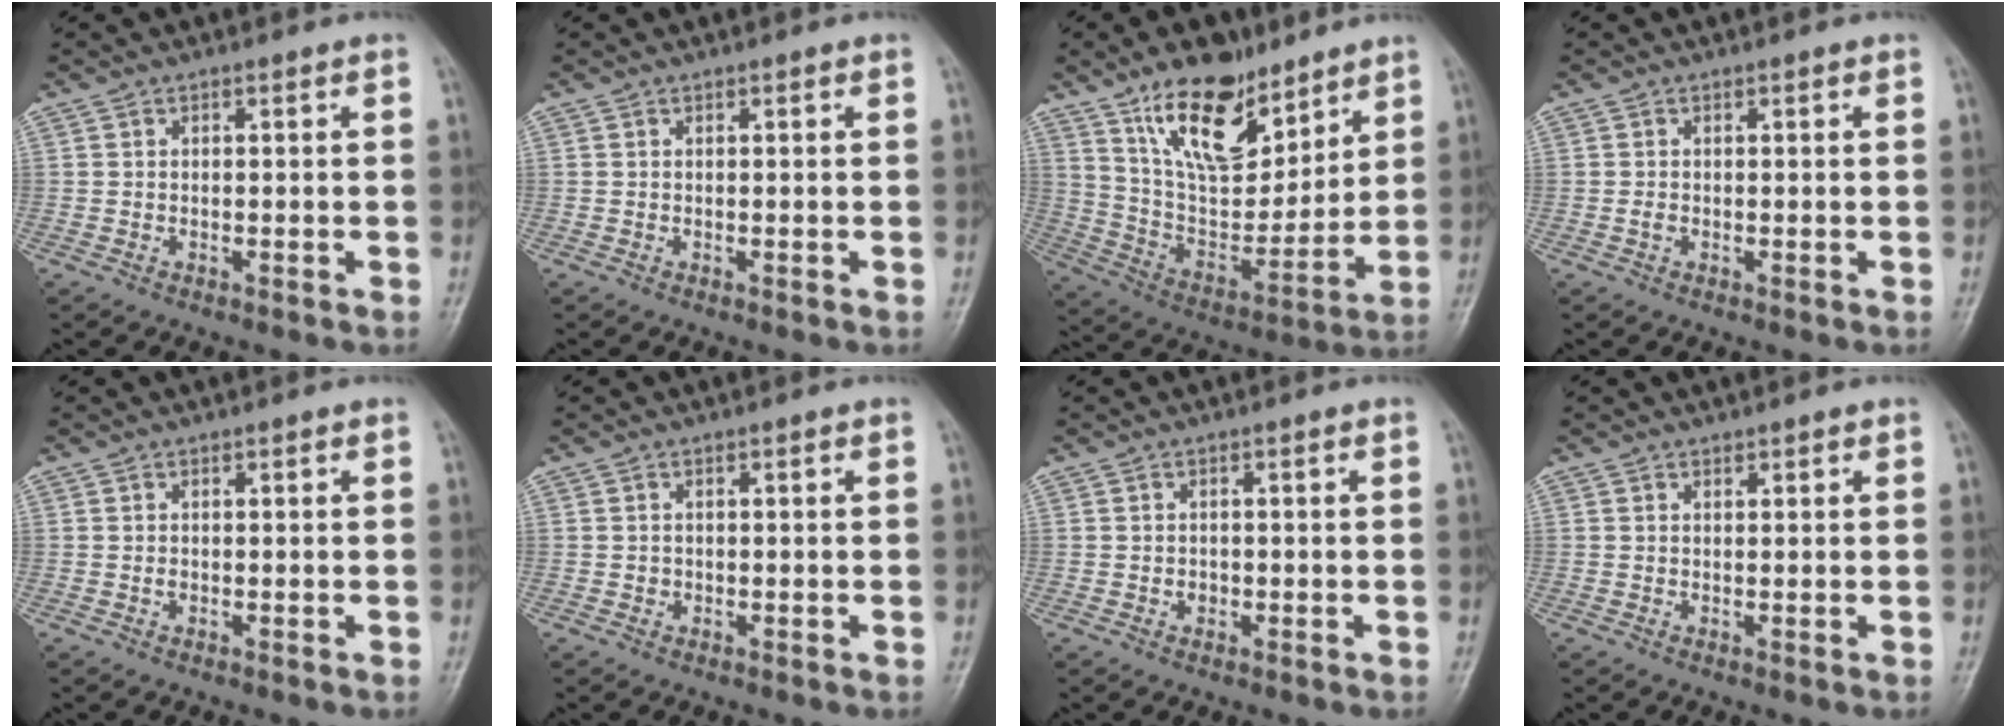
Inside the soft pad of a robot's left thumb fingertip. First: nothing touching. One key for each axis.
{"total": 0.0}
{"total": 18.6, "fx": 11.8, "fy": 9.2, "fz": 11.0, "tx": -0.131, "ty": -0.065, "tz": 0.218}
{"total": 0.9, "fx": 0.0, "fy": 0.7, "fz": 0.6, "tx": -0.007, "ty": 0.000, "tz": -0.001}
{"total": 0.7, "fx": 0.2, "fy": 0.5, "fz": 0.4, "tx": -0.002, "ty": 0.000, "tz": 0.002}
{"total": 0.8, "fx": 0.1, "fy": 0.8, "fz": 0.2, "tx": 0.004, "ty": 0.002, "tz": 0.001}
{"total": 1.1, "fx": -0.1, "fy": 1.0, "fz": 0.5, "tx": 0.000, "ty": 0.002, "tz": -0.002}
{"total": 0.9, "fx": 0.7, "fy": 0.5, "fz": 0.2, "tx": 0.005, "ty": -0.005, "tz": 0.008}